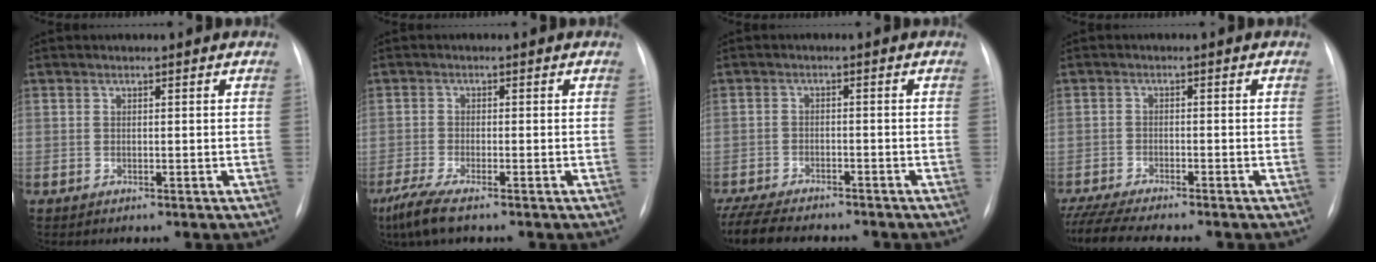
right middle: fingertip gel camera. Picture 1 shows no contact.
{"total": 5.0, "force": [-3.5, 0.6, 3.4], "torque": [-0.078, -0.017, -0.064]}
{"total": 13.0, "force": [-11.0, 3.7, 5.8], "torque": [-0.126, -0.017, -0.165]}
{"total": 9.9, "force": [-8.7, 0.7, 4.7], "torque": [-0.077, -0.018, -0.140]}